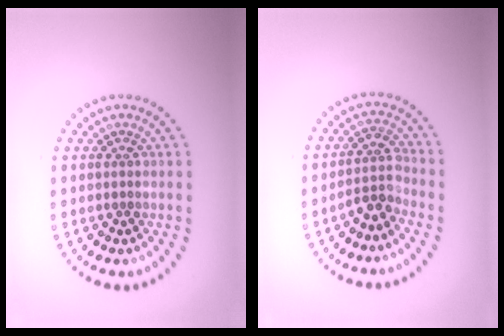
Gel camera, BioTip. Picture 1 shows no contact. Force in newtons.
{"total": 2.6, "press": 2.0, "slide": 1.8}